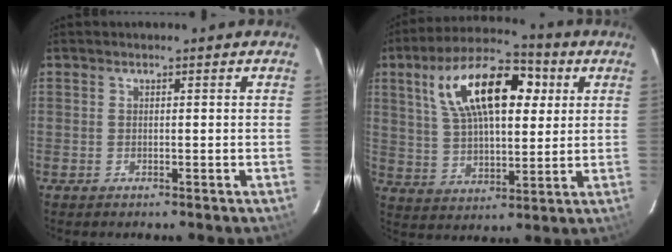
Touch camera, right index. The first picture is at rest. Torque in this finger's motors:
{"motor_torque": [0.76, 0.09, 1.06, 0.21]}